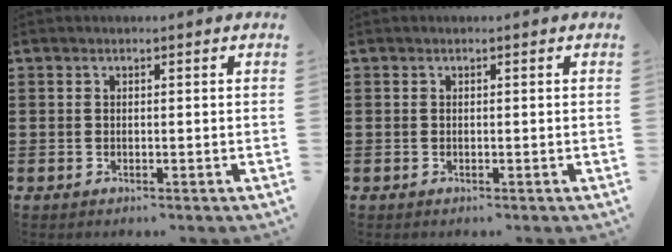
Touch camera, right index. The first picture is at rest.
{"total": 0.0}